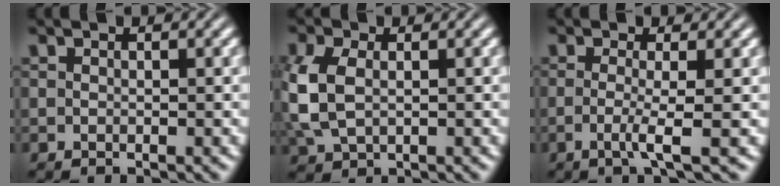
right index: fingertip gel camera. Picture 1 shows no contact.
{"total": 3.7, "force": [0.2, 2.6, 2.6], "torque": [-0.081, -0.015, 0.018]}
{"total": 2.4, "force": [-0.6, -1.1, 2.0], "torque": [-0.047, -0.018, -0.006]}